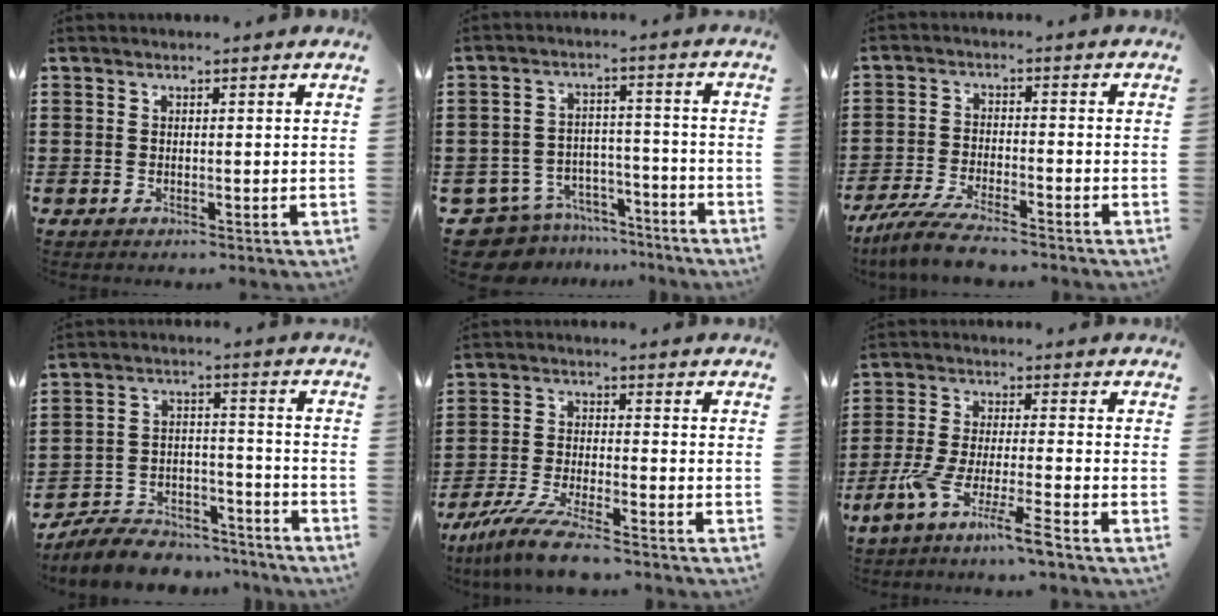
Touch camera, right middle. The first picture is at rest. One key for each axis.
{"total": 8.1, "fx": -7.6, "fy": 2.5, "fz": 1.2, "tx": -0.039, "ty": 0.020, "tz": -0.151}
{"total": 6.0, "fx": -5.4, "fy": 0.6, "fz": 2.6, "tx": -0.070, "ty": -0.011, "tz": -0.106}
{"total": 7.7, "fx": -7.4, "fy": 1.8, "fz": 1.3, "tx": -0.032, "ty": 0.017, "tz": -0.145}
{"total": 7.4, "fx": -6.4, "fy": 0.2, "fz": 3.6, "tx": -0.087, "ty": -0.012, "tz": -0.126}
{"total": 7.4, "fx": -5.6, "fy": -0.3, "fz": 4.8, "tx": -0.111, "ty": -0.018, "tz": -0.111}